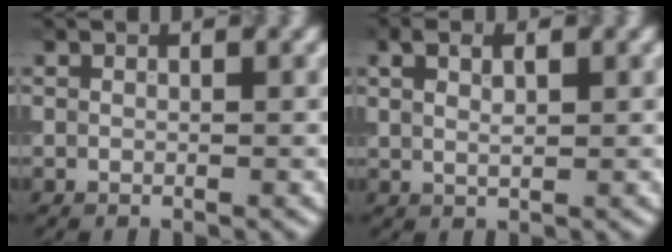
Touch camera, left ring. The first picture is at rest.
{"total": 2.4, "force": [1.1, 1.0, 1.9], "torque": [-0.040, 0.003, 0.022]}